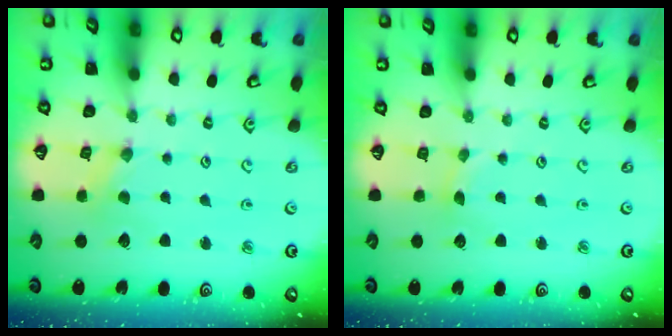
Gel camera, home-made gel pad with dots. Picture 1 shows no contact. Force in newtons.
{"total": 1.3, "press": 1.2, "slide": 0.2}